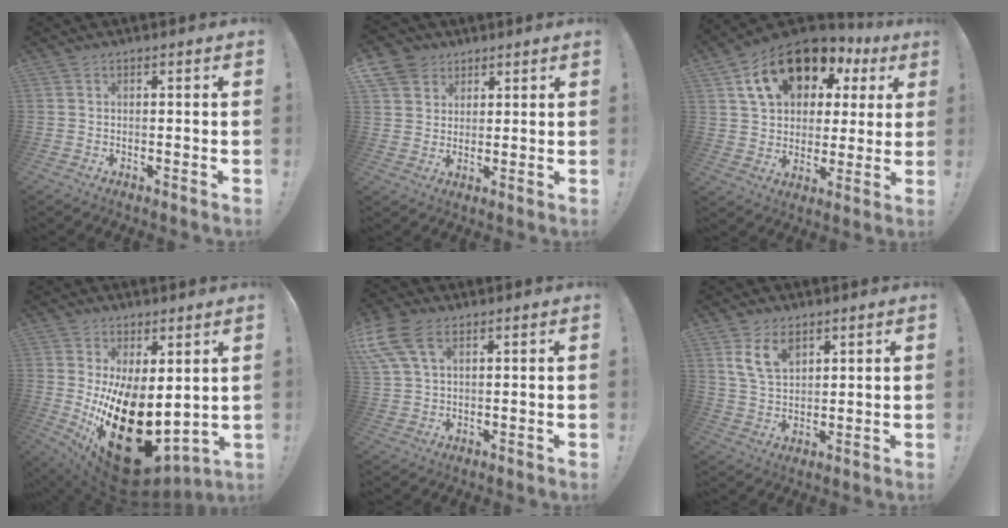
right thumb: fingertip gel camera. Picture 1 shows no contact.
{"total": 7.2, "force": [4.2, 5.8, 1.2], "torque": [-0.020, -0.029, 0.083]}
{"total": 18.5, "force": [9.6, 11.7, 10.6], "torque": [-0.167, -0.042, 0.179]}
{"total": 22.6, "force": [-3.7, 12.2, 18.6], "torque": [-0.309, 0.003, -0.034]}
{"total": 11.3, "force": [5.5, 6.3, 7.7], "torque": [-0.165, -0.012, 0.106]}
{"total": 8.9, "force": [5.0, 5.3, 5.0], "torque": [-0.092, -0.013, 0.098]}